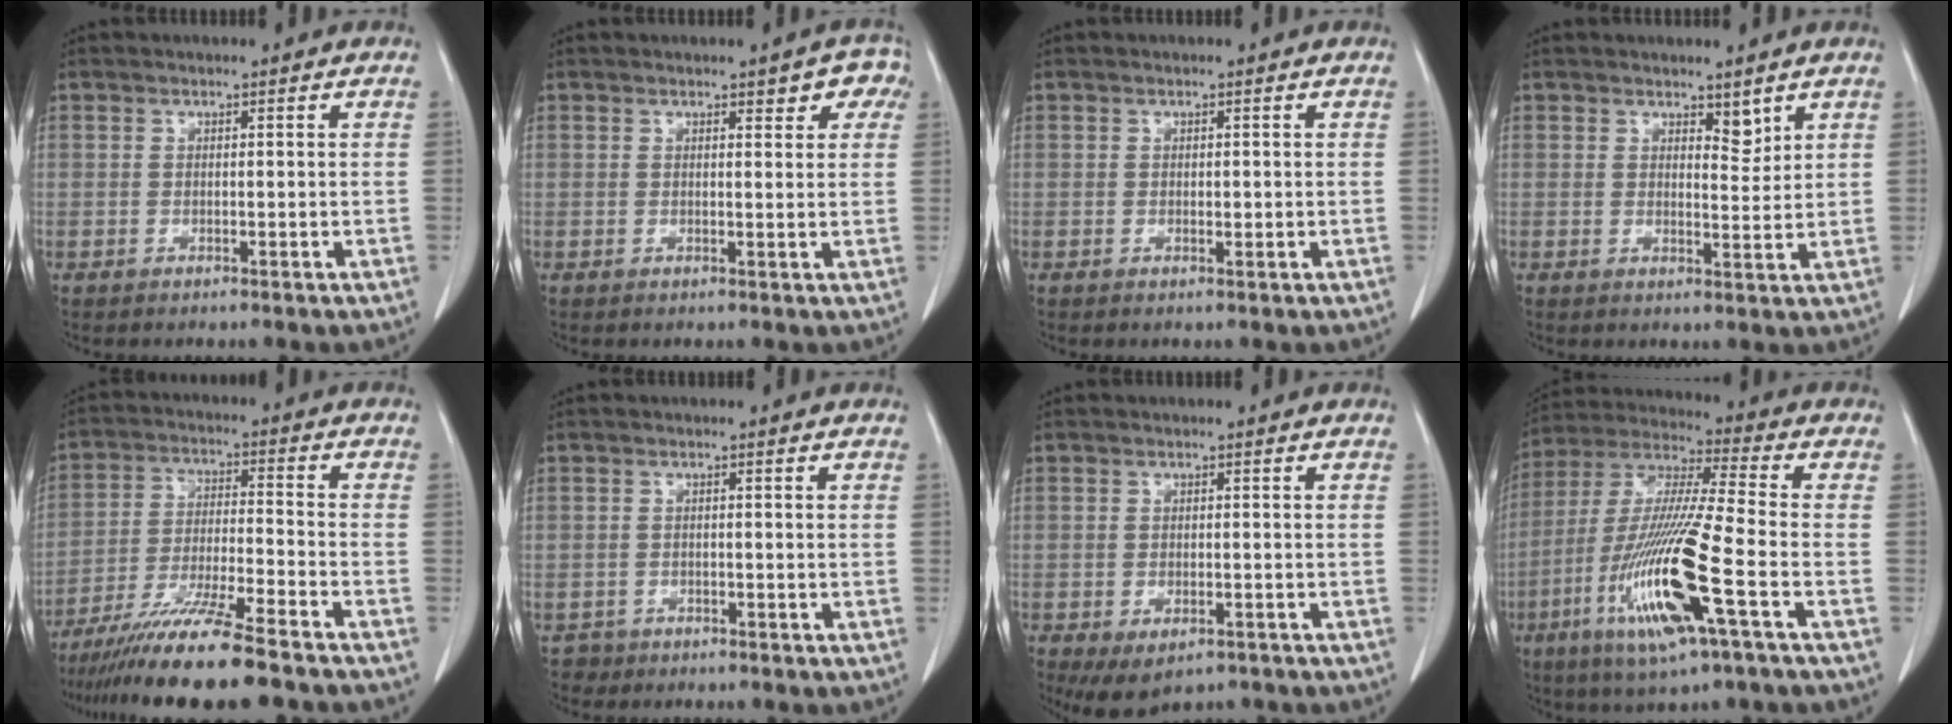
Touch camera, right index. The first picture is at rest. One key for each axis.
{"total": 3.8, "fx": 2.1, "fy": 1.5, "fz": 2.8, "tx": -0.019, "ty": 0.009, "tz": 0.019}
{"total": 0.7, "fx": 0.0, "fy": 0.4, "fz": 0.6, "tx": -0.007, "ty": 0.000, "tz": 0.001}
{"total": 2.8, "fx": 2.1, "fy": 1.0, "fz": 1.5, "tx": -0.019, "ty": -0.010, "tz": 0.035}
{"total": 13.9, "fx": -11.3, "fy": -0.4, "fz": 8.1, "tx": -0.138, "ty": -0.032, "tz": -0.193}
{"total": 1.6, "fx": -1.0, "fy": 1.1, "fz": -0.4, "tx": 0.001, "ty": 0.006, "tz": -0.019}
{"total": 5.5, "fx": -3.4, "fy": 3.0, "fz": 3.2, "tx": -0.050, "ty": -0.008, "tz": -0.044}
{"total": 18.1, "fx": -6.6, "fy": 0.6, "fz": 16.8, "tx": -0.357, "ty": -0.025, "tz": -0.125}